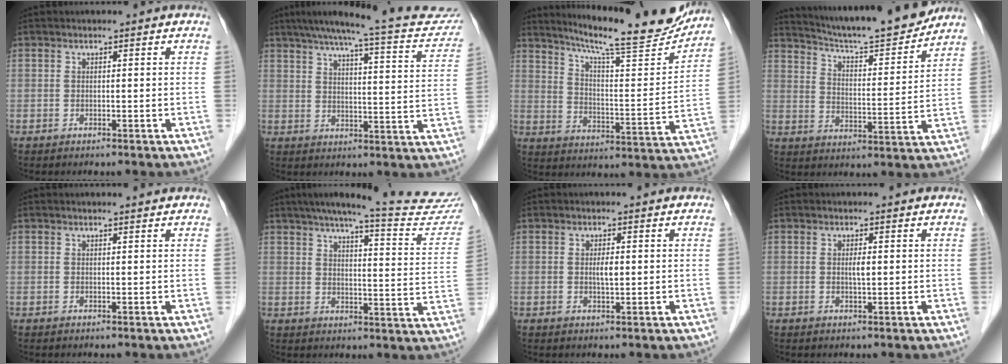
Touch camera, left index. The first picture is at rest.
{"total": 20.8, "force": [18.2, 2.9, 9.6], "torque": [-0.131, -0.004, 0.220]}
{"total": 19.7, "force": [17.9, 1.1, 8.3], "torque": [-0.134, -0.039, 0.252]}
{"total": 15.9, "force": [14.8, 0.0, 5.8], "torque": [-0.097, -0.009, 0.224]}
{"total": 1.0, "force": [1.0, -0.2, 0.3], "torque": [-0.010, 0.001, 0.015]}
{"total": 22.9, "force": [20.8, 1.0, 9.5], "torque": [-0.130, -0.058, 0.249]}
{"total": 1.7, "force": [0.2, 0.3, 1.6], "torque": [-0.030, 0.000, 0.003]}
{"total": 1.2, "force": [0.1, 0.1, 1.2], "torque": [-0.024, -0.001, 0.002]}